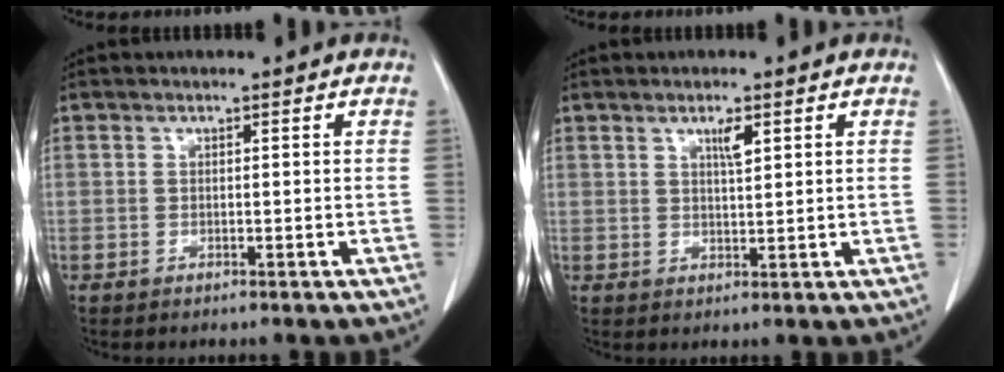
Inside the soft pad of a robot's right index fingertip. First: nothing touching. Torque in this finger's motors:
{"motor_torque": [0.12, 0.13, 0.03, 0.04]}